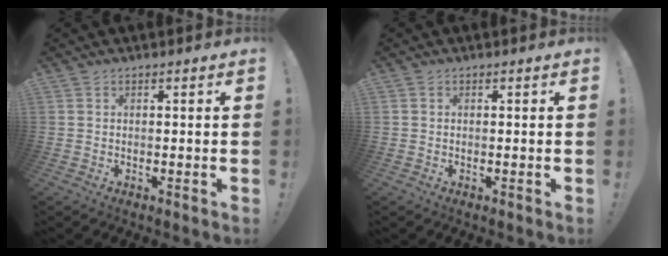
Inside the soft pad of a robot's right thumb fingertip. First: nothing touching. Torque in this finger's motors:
{"motor_torque": [-0.02, -0.01, -0.09, 0.10, 0.00]}